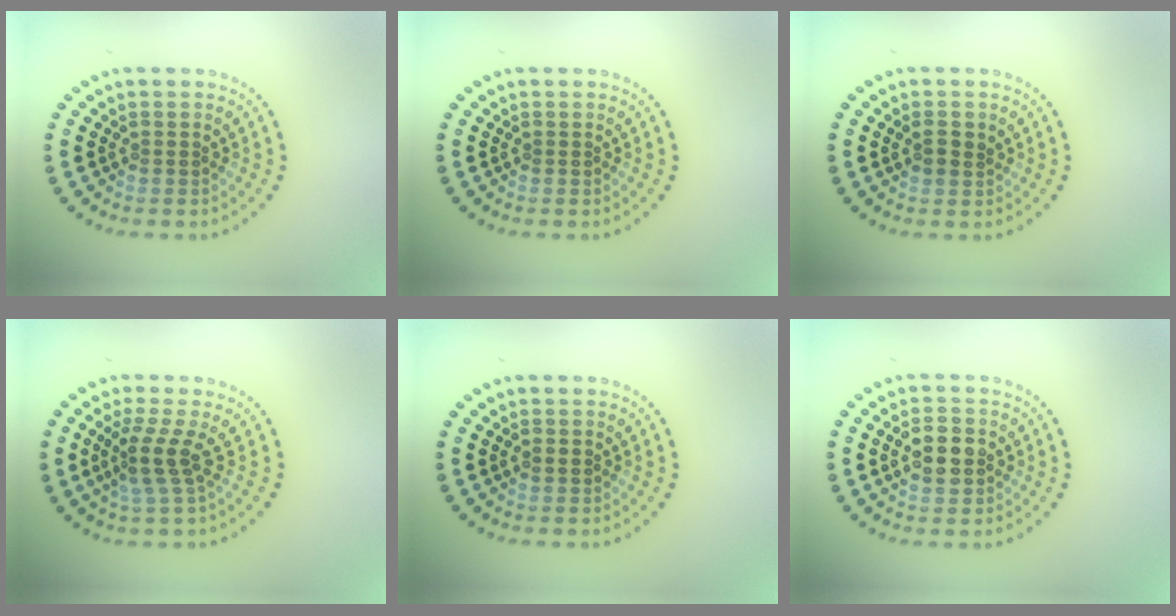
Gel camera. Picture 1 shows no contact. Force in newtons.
{"total": 0.0}
{"total": 1.5, "press": 1.4, "slide": 0.3}
{"total": 2.9, "press": 2.1, "slide": 2.0}
{"total": 1.0, "press": 1.0, "slide": 0.0}
{"total": 3.4, "press": 3.4, "slide": 0.2}